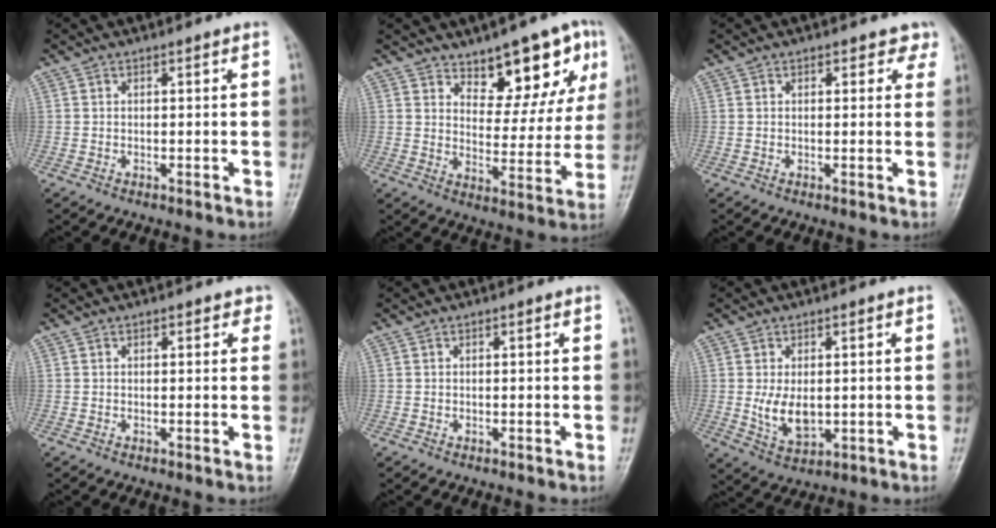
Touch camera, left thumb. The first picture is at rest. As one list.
[{"total": 12.4, "force": [7.5, 5.7, 8.0], "torque": [-0.054, -0.046, 0.111]}, {"total": 2.5, "force": [1.6, 1.7, 0.9], "torque": [0.022, -0.004, 0.011]}, {"total": 1.6, "force": [0.8, 1.0, 1.0], "torque": [0.005, 0.001, 0.005]}, {"total": 0.0}, {"total": 6.4, "force": [-0.1, 3.9, 5.1], "torque": [-0.080, -0.014, 0.010]}]